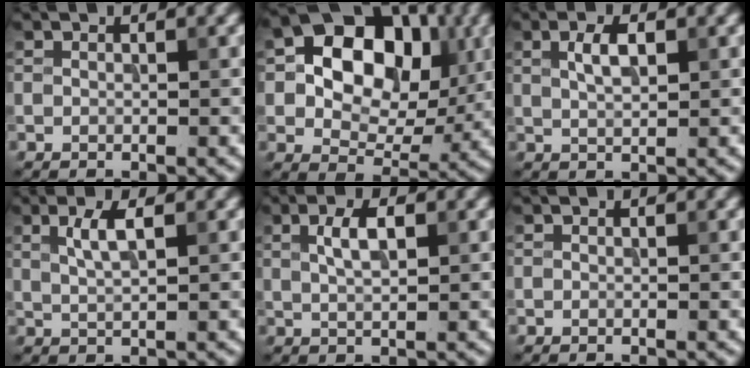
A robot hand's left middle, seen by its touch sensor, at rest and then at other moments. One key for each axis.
{"total": 10.7, "fx": 1.9, "fy": 7.7, "fz": 7.2, "tx": -0.099, "ty": 0.009, "tz": 0.017}
{"total": 2.4, "fx": 0.8, "fy": 1.0, "fz": 2.0, "tx": -0.042, "ty": 0.003, "tz": 0.017}
{"total": 2.4, "fx": 1.0, "fy": 0.7, "fz": 2.1, "tx": -0.040, "ty": 0.001, "tz": 0.020}
{"total": 2.7, "fx": 0.9, "fy": 1.0, "fz": 2.3, "tx": -0.047, "ty": 0.004, "tz": 0.017}
{"total": 0.0}